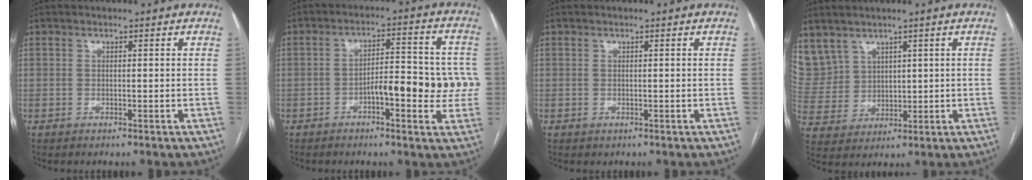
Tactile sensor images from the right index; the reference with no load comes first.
{"total": 9.6, "force": [-2.2, 3.1, 8.9], "torque": [-0.120, 0.028, -0.027]}
{"total": 0.0}
{"total": 10.2, "force": [6.1, 8.0, 1.8], "torque": [-0.070, 0.034, 0.154]}